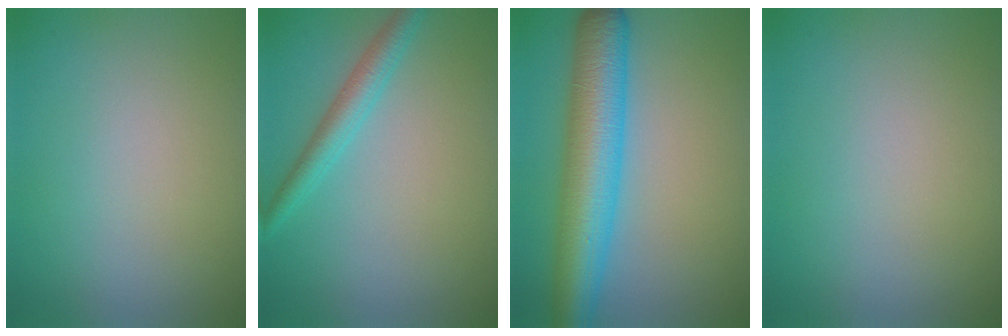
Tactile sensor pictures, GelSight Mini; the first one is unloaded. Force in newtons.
{"total": 2.7, "press": 2.7, "slide": 0.3}
{"total": 8.8, "press": 8.8, "slide": 0.3}
{"total": 0.0}